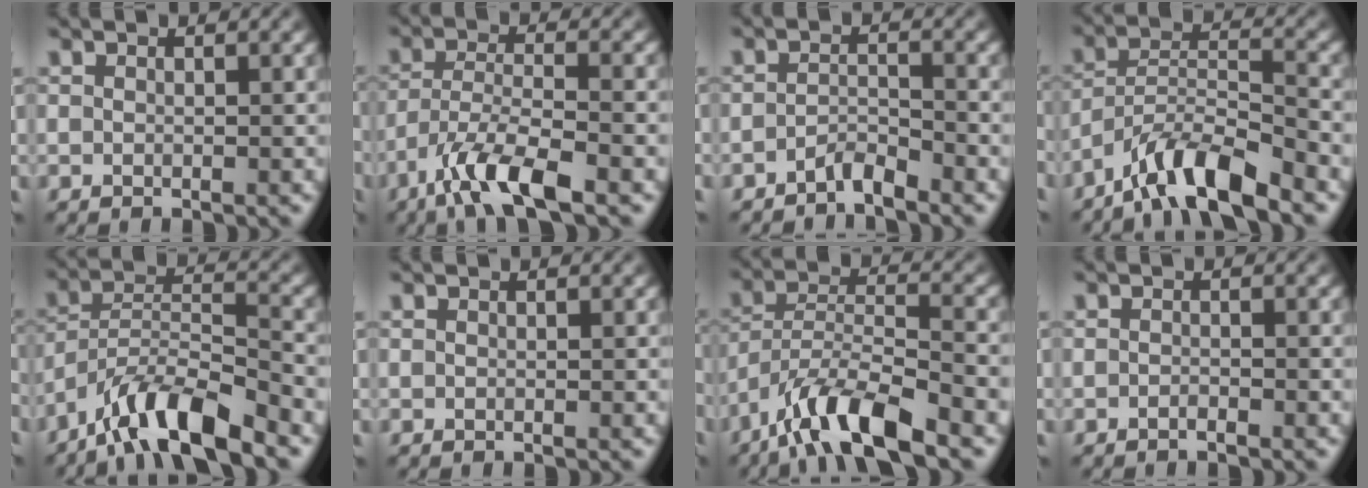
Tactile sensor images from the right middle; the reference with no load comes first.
{"total": 7.0, "force": [-4.5, 1.7, 5.1], "torque": [-0.096, -0.001, -0.089]}
{"total": 1.8, "force": [-1.6, 0.2, 0.8], "torque": [-0.015, 0.008, -0.034]}
{"total": 7.2, "force": [-5.5, 1.3, 4.4], "torque": [-0.074, 0.006, -0.105]}
{"total": 8.0, "force": [-6.0, 1.7, 5.0], "torque": [-0.084, 0.006, -0.115]}
{"total": 0.0}
{"total": 8.6, "force": [-6.1, 1.9, 5.8], "torque": [-0.100, 0.006, -0.117]}
{"total": 0.7, "force": [-0.6, 0.1, 0.4], "torque": [-0.007, 0.002, -0.011]}